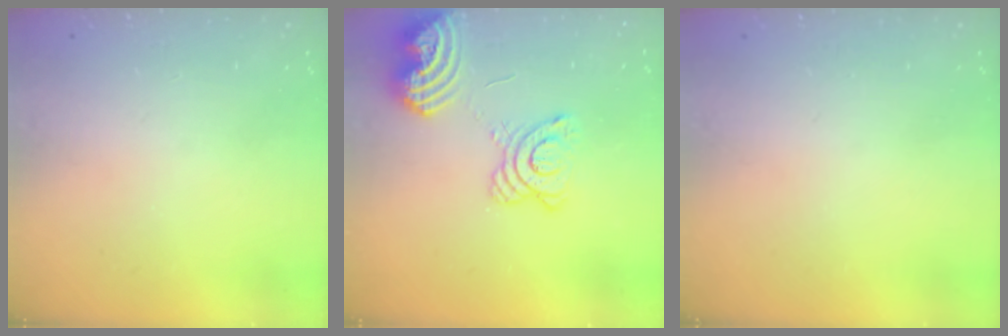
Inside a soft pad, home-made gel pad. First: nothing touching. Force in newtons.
{"total": 15.1, "press": 15.0, "slide": 1.8}
{"total": 0.0}